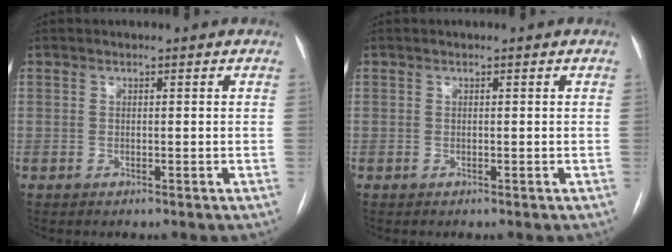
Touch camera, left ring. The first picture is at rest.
{"total": 0.0}